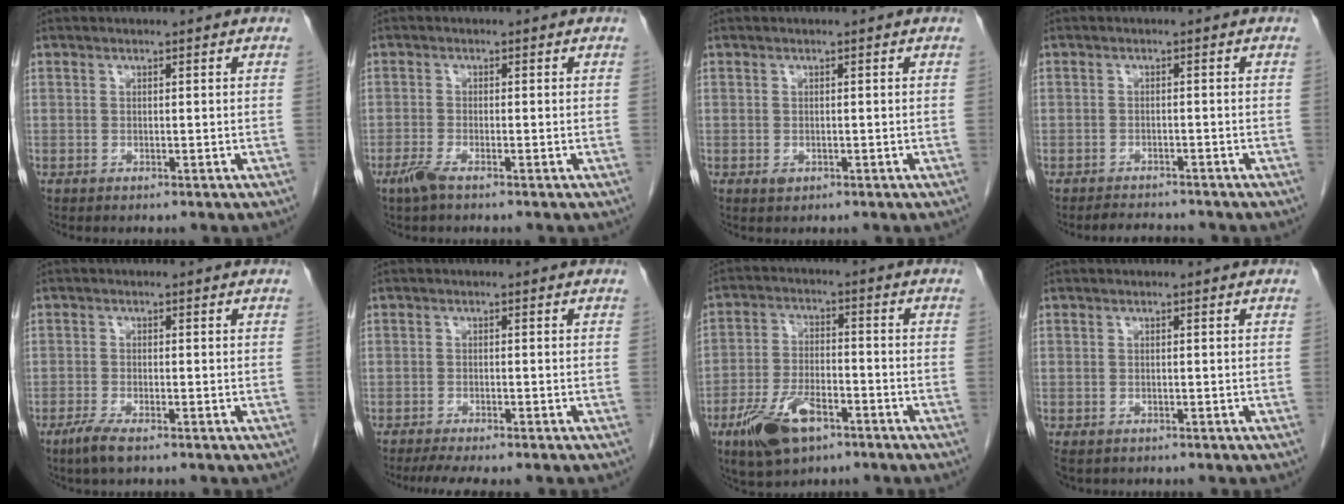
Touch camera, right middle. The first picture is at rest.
{"total": 2.3, "force": [-1.6, 0.2, 1.7], "torque": [-0.042, -0.005, -0.036]}
{"total": 0.9, "force": [-0.3, 0.6, 0.5], "torque": [-0.009, -0.001, -0.002]}
{"total": 2.9, "force": [-2.8, 0.8, 0.3], "torque": [-0.009, -0.008, -0.044]}
{"total": 3.2, "force": [-2.2, 0.5, 2.3], "torque": [-0.056, -0.008, -0.042]}
{"total": 5.7, "force": [-4.8, 0.6, 3.1], "torque": [-0.043, -0.011, -0.072]}
{"total": 9.9, "force": [-5.7, 4.2, 7.0], "torque": [-0.145, -0.002, -0.099]}
{"total": 2.1, "force": [-1.5, 1.4, 0.7], "torque": [-0.013, -0.003, -0.019]}